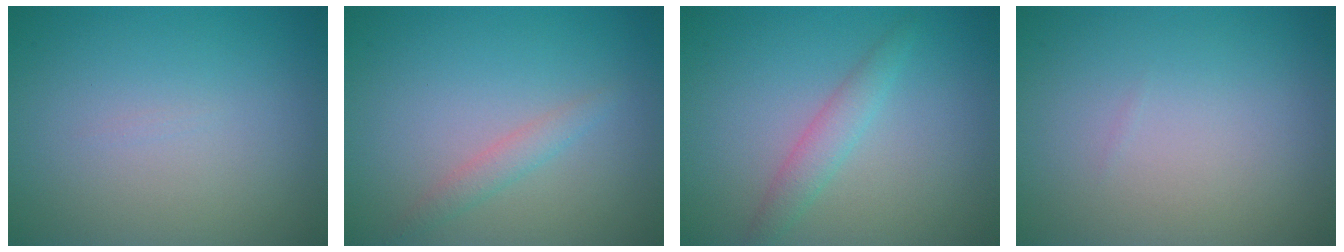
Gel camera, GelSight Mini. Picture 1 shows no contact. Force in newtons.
{"total": 1.0, "press": 1.0, "slide": 0.1}
{"total": 2.0, "press": 2.0, "slide": 0.0}
{"total": 0.0}